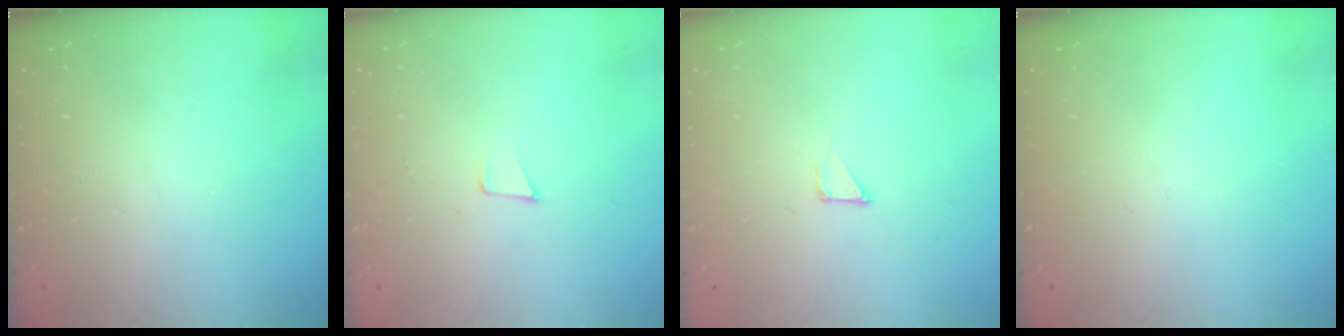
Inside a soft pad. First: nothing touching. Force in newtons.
{"total": 3.6, "press": 2.4, "slide": 2.6}
{"total": 1.2, "press": 1.2, "slide": 0.0}
{"total": 0.0}